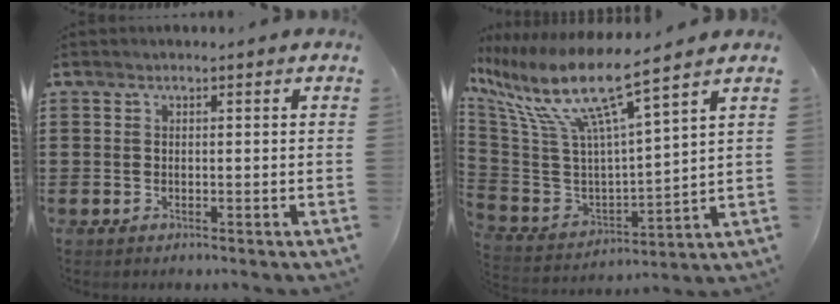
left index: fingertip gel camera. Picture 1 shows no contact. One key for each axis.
{"total": 12.0, "fx": 7.5, "fy": 1.9, "fz": 9.1, "tx": -0.203, "ty": -0.053, "tz": 0.122}